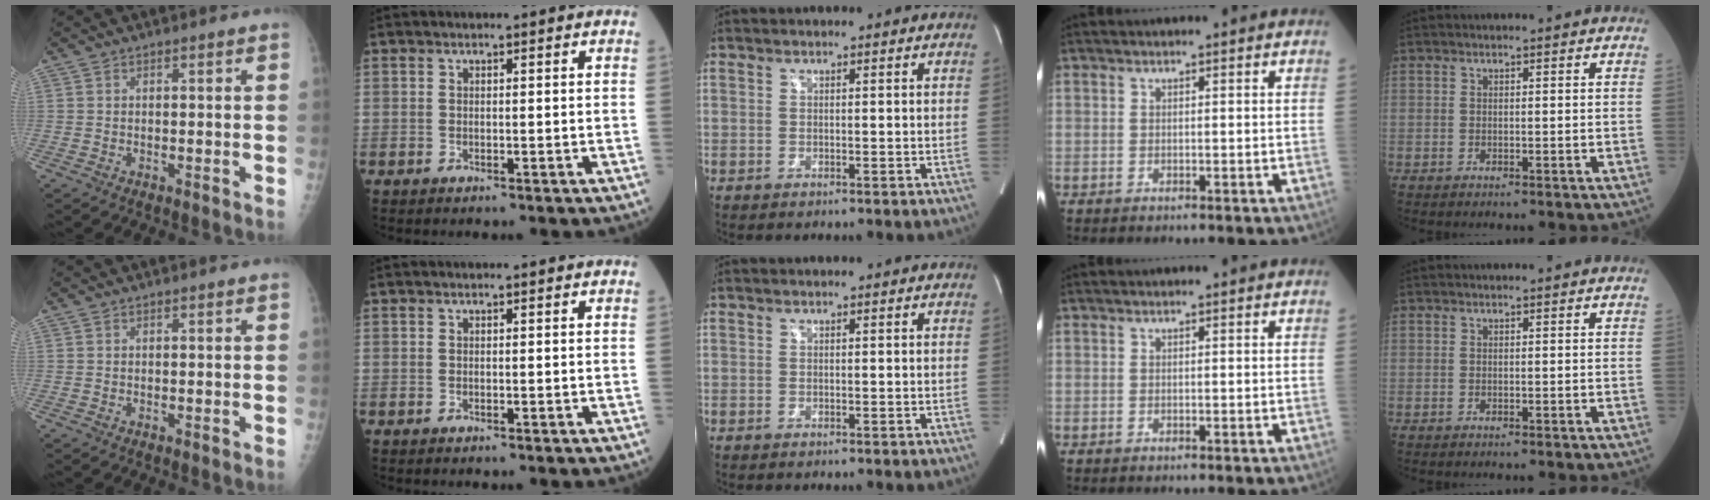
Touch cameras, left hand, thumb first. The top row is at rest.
{}